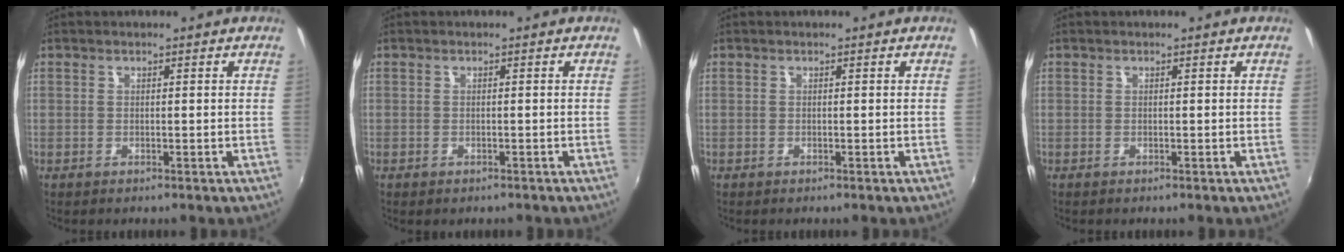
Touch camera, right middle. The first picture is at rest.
{"total": 0.9, "force": [-0.7, 0.5, 0.3], "torque": [-0.009, -0.003, -0.010]}
{"total": 0.0}
{"total": 0.0}